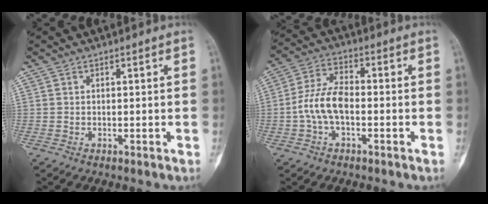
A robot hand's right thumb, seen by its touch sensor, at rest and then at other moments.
{"total": 8.4, "force": [-1.6, 4.5, 6.9], "torque": [-0.145, 0.029, -0.038]}